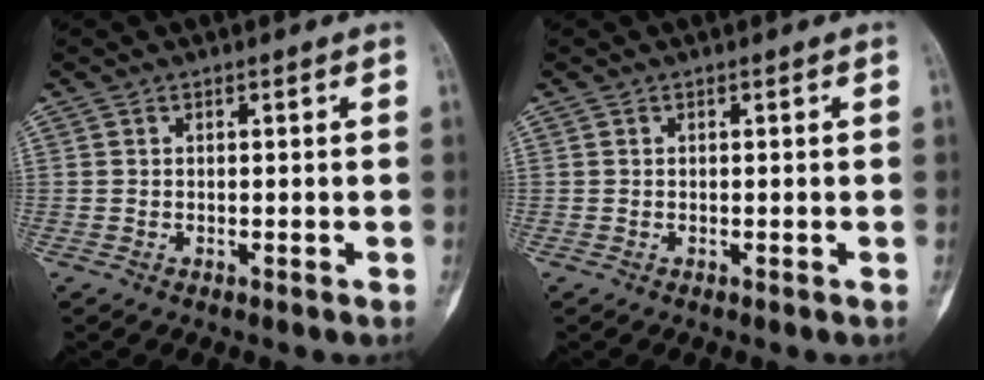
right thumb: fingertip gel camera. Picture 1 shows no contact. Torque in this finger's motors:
{"motor_torque": [0.00, 0.00, 0.02, -0.02, 0.01]}